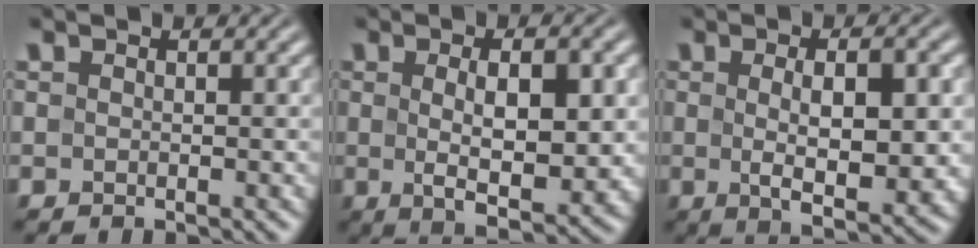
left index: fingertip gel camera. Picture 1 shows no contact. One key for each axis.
{"total": 7.0, "fx": 0.4, "fy": 2.5, "fz": 6.5, "tx": -0.103, "ty": -0.007, "tz": 0.011}
{"total": 7.3, "fx": 0.1, "fy": 2.5, "fz": 6.9, "tx": -0.105, "ty": -0.008, "tz": 0.006}